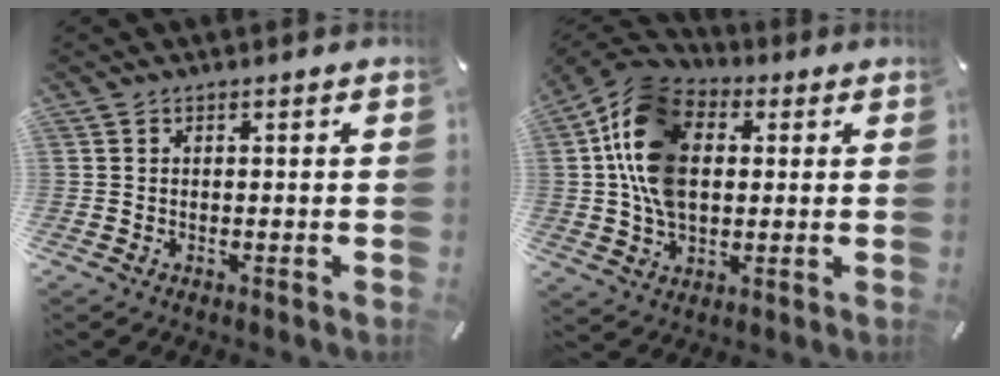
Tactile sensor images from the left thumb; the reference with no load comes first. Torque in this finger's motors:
{"motor_torque": [2.48, 2.53, 2.37, -0.40, 0.59]}